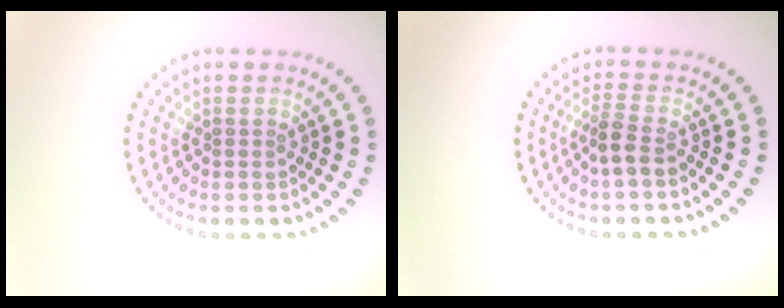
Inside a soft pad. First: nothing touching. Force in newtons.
{"total": 2.1, "press": 1.6, "slide": 1.3}